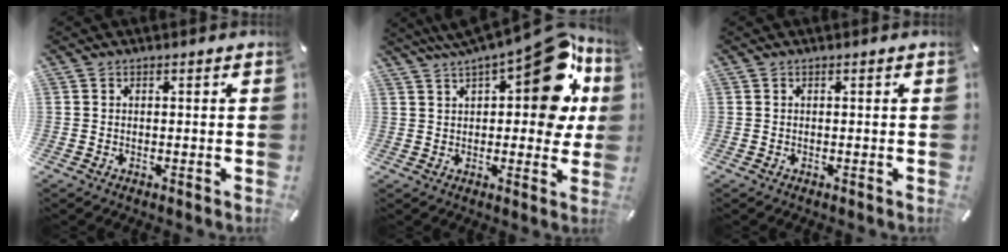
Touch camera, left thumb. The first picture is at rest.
{"total": 21.1, "force": [9.1, 9.3, 16.6], "torque": [-0.221, -0.048, 0.149]}
{"total": 0.0}